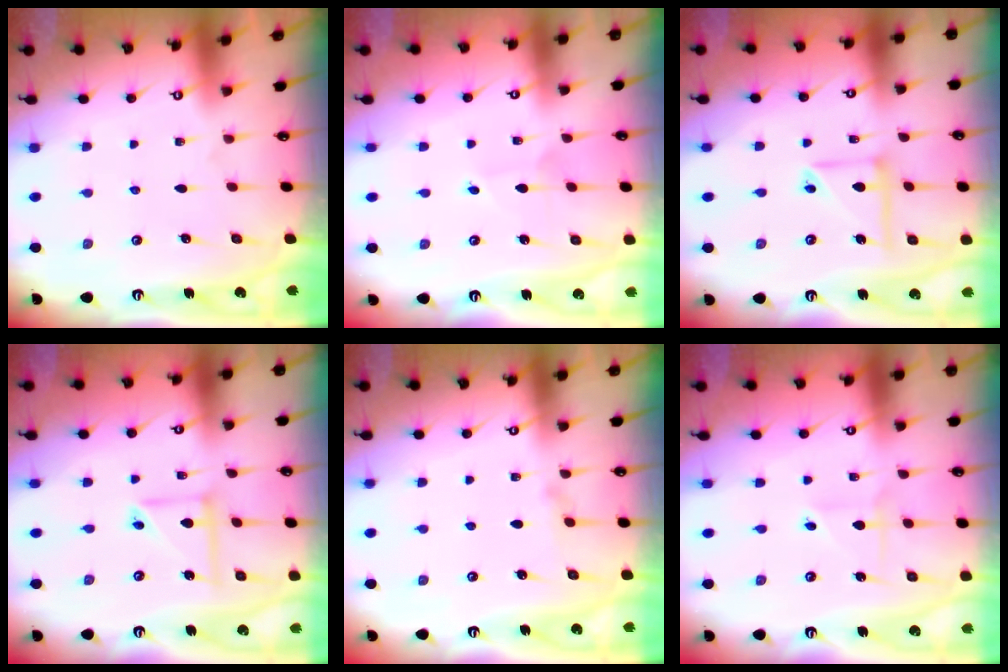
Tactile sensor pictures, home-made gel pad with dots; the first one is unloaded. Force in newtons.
{"total": 3.0, "press": 2.9, "slide": 0.3}
{"total": 8.4, "press": 8.3, "slide": 0.6}
{"total": 6.7, "press": 6.7, "slide": 0.2}
{"total": 0.0}
{"total": 2.6, "press": 2.6, "slide": 0.2}